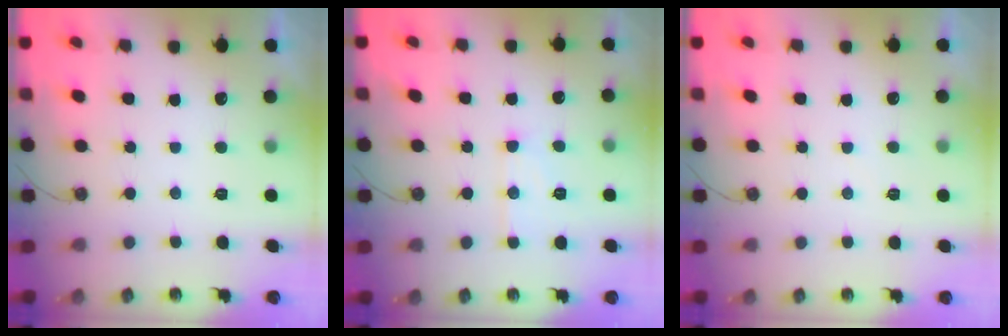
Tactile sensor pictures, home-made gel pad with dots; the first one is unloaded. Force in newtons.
{"total": 7.9, "press": 7.9, "slide": 0.7}
{"total": 3.6, "press": 3.6, "slide": 0.6}